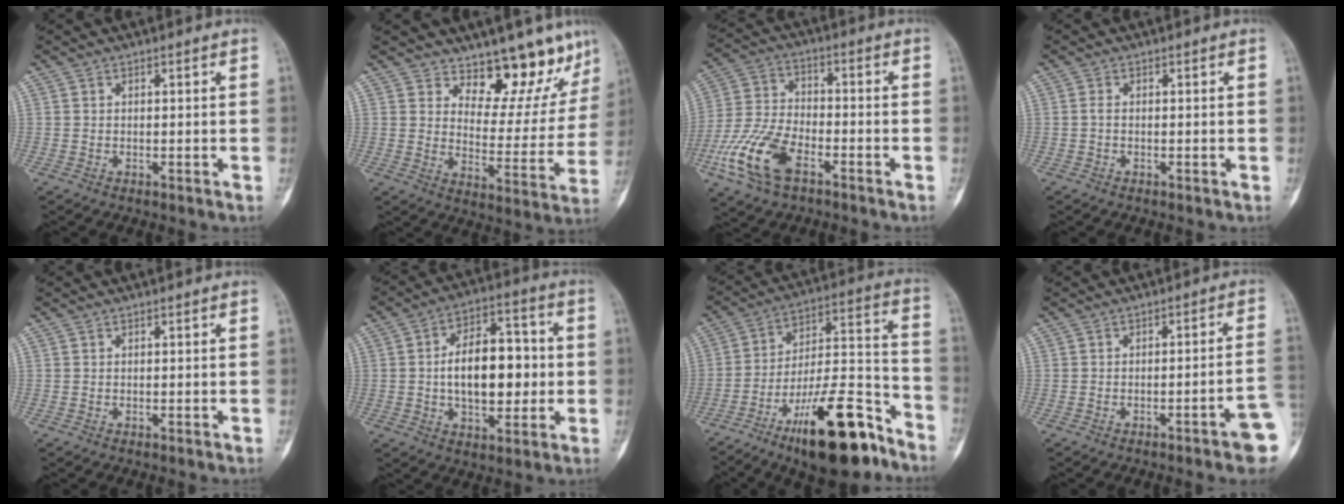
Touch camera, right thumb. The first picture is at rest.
{"total": 13.6, "force": [11.4, 5.6, 4.8], "torque": [-0.012, -0.091, 0.150]}
{"total": 13.3, "force": [-6.4, 6.9, 9.4], "torque": [-0.201, 0.020, -0.126]}
{"total": 0.7, "force": [-0.1, 0.3, 0.6], "torque": [-0.013, 0.000, -0.005]}
{"total": 0.0}
{"total": 15.2, "force": [-0.2, 8.6, 12.5], "torque": [-0.163, 0.025, -0.003]}
{"total": 22.8, "force": [-14.0, 7.4, 16.4], "torque": [-0.243, 0.091, -0.225]}
{"total": 7.3, "force": [-3.1, 0.7, 6.6], "torque": [-0.075, 0.025, -0.038]}